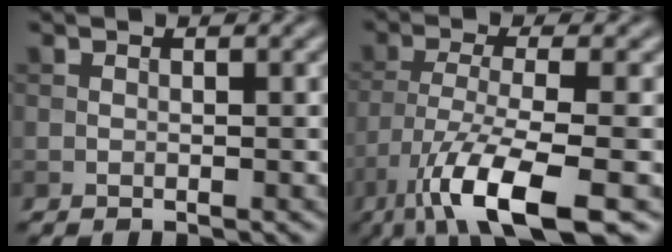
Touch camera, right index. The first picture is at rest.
{"total": 9.2, "force": [-5.5, 2.2, 7.1], "torque": [-0.124, -0.007, -0.104]}